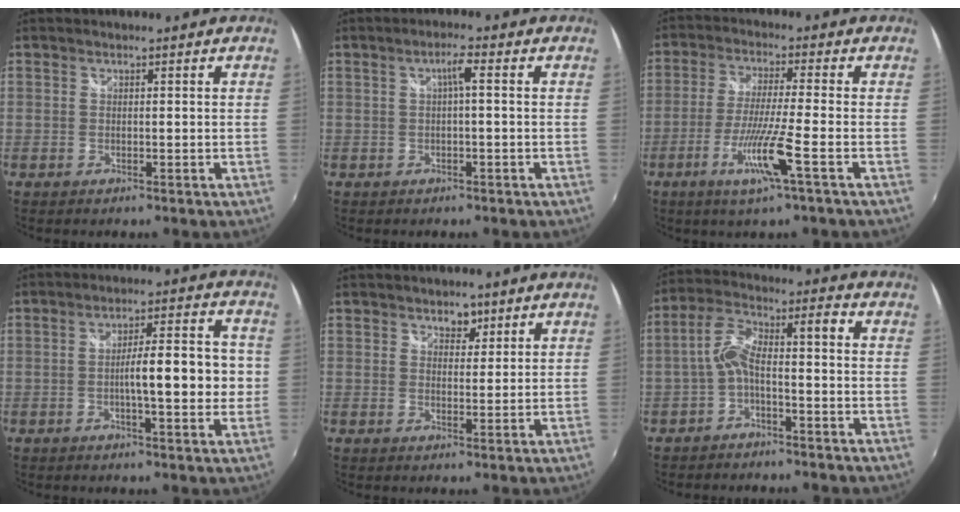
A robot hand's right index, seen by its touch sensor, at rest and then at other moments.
{"total": 2.4, "force": [0.1, 0.0, 2.4], "torque": [-0.044, 0.009, 0.003]}
{"total": 9.7, "force": [-4.1, -0.8, 8.7], "torque": [-0.180, -0.014, -0.080]}
{"total": 10.5, "force": [-1.2, 2.2, 10.2], "torque": [-0.164, 0.007, -0.019]}
{"total": 2.6, "force": [1.7, 1.8, 0.9], "torque": [-0.006, 0.006, 0.027]}
{"total": 7.7, "force": [-2.9, 2.2, 6.8], "torque": [-0.151, 0.020, -0.051]}